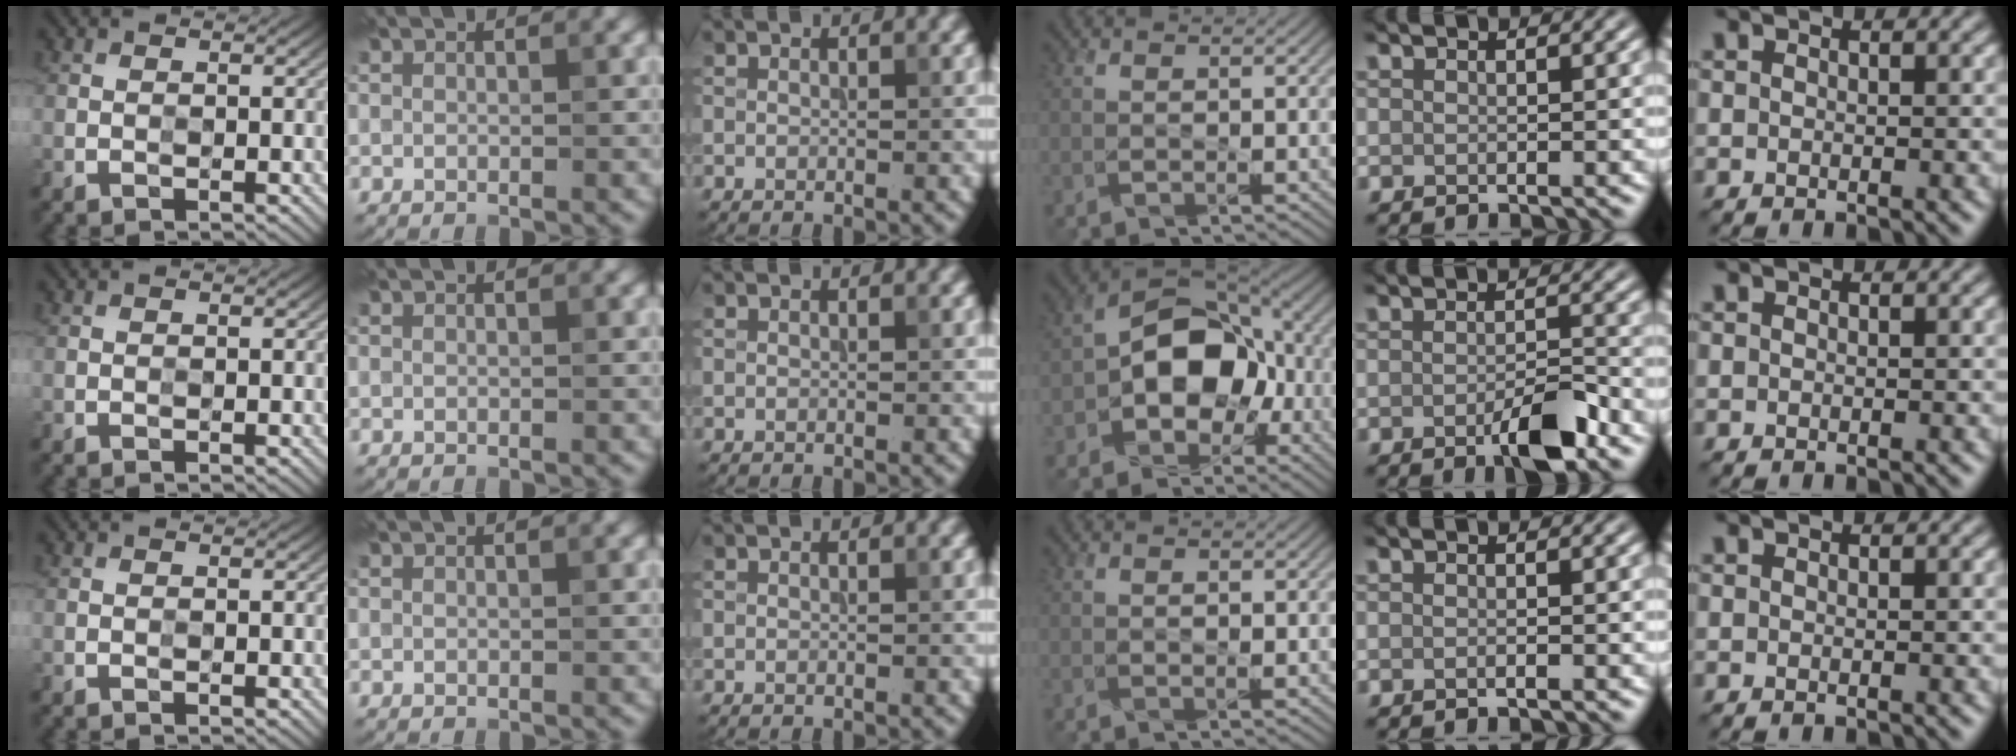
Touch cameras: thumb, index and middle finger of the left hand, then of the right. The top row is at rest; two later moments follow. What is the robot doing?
{"motion": "press", "object": "stopwatch"}